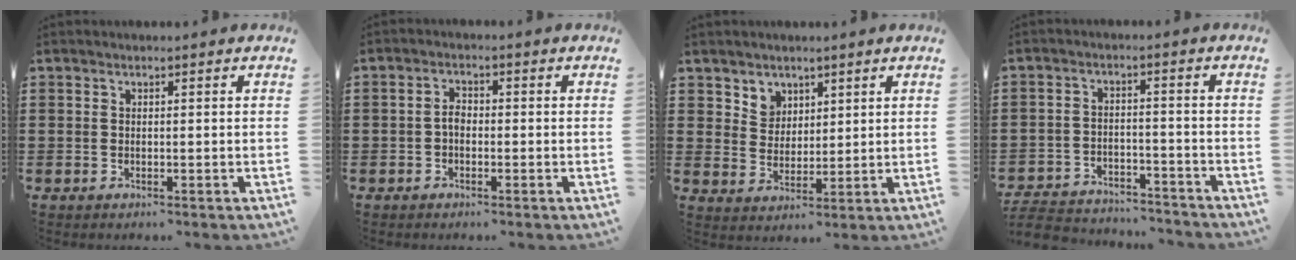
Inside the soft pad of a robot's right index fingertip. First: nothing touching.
{"total": 2.3, "force": [-0.6, 1.3, 1.8], "torque": [-0.042, 0.000, -0.015]}
{"total": 4.3, "force": [2.8, 3.2, 0.1], "torque": [-0.022, 0.006, 0.053]}
{"total": 5.4, "force": [-5.3, 0.8, 0.9], "torque": [-0.028, 0.002, -0.109]}